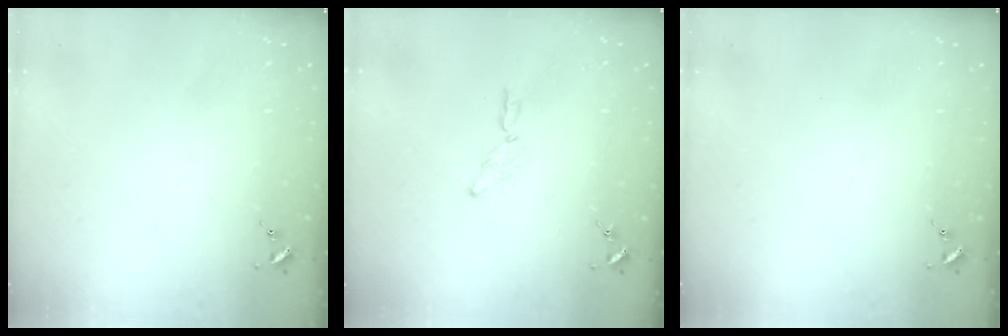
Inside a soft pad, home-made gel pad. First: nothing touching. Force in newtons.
{"total": 6.5, "press": 6.5, "slide": 0.4}
{"total": 0.0}